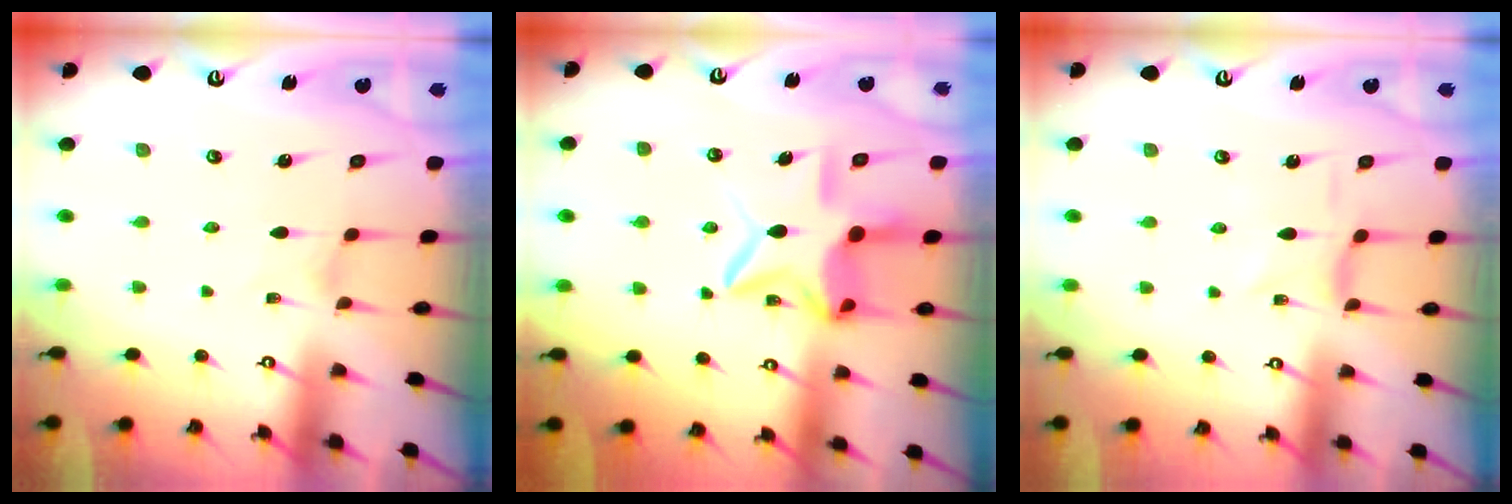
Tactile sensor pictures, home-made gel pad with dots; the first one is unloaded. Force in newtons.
{"total": 11.5, "press": 11.5, "slide": 1.0}
{"total": 0.0}